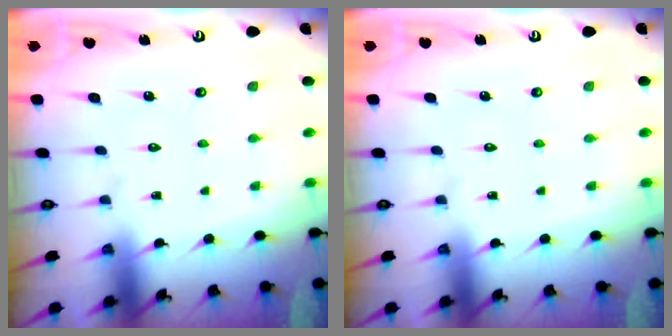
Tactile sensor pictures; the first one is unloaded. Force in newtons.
{"total": 0.0}